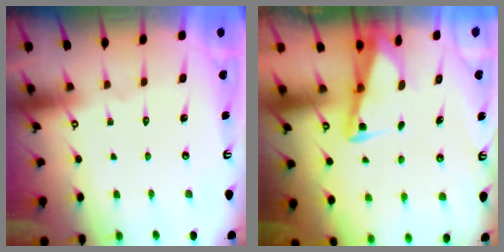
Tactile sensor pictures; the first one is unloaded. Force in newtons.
{"total": 3.0, "press": 3.0, "slide": 0.3}